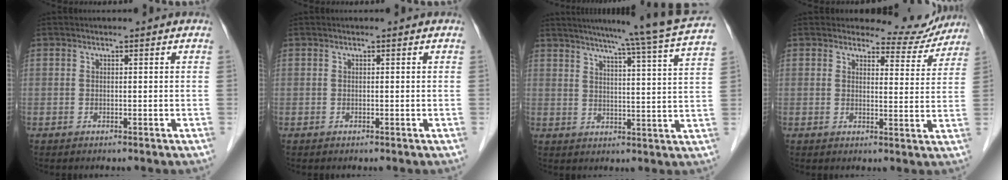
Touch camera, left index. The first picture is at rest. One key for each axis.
{"total": 0.0}
{"total": 19.1, "fx": 16.3, "fy": -2.0, "fz": 9.9, "tx": -0.156, "ty": -0.034, "tz": 0.194}
{"total": 6.5, "fx": 6.2, "fy": 1.8, "fz": -0.5, "tx": 0.014, "ty": -0.019, "tz": 0.063}